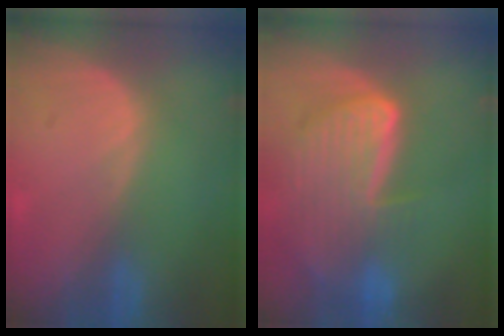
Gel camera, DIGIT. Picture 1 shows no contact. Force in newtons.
{"total": 9.1, "press": 8.0, "slide": 4.4}